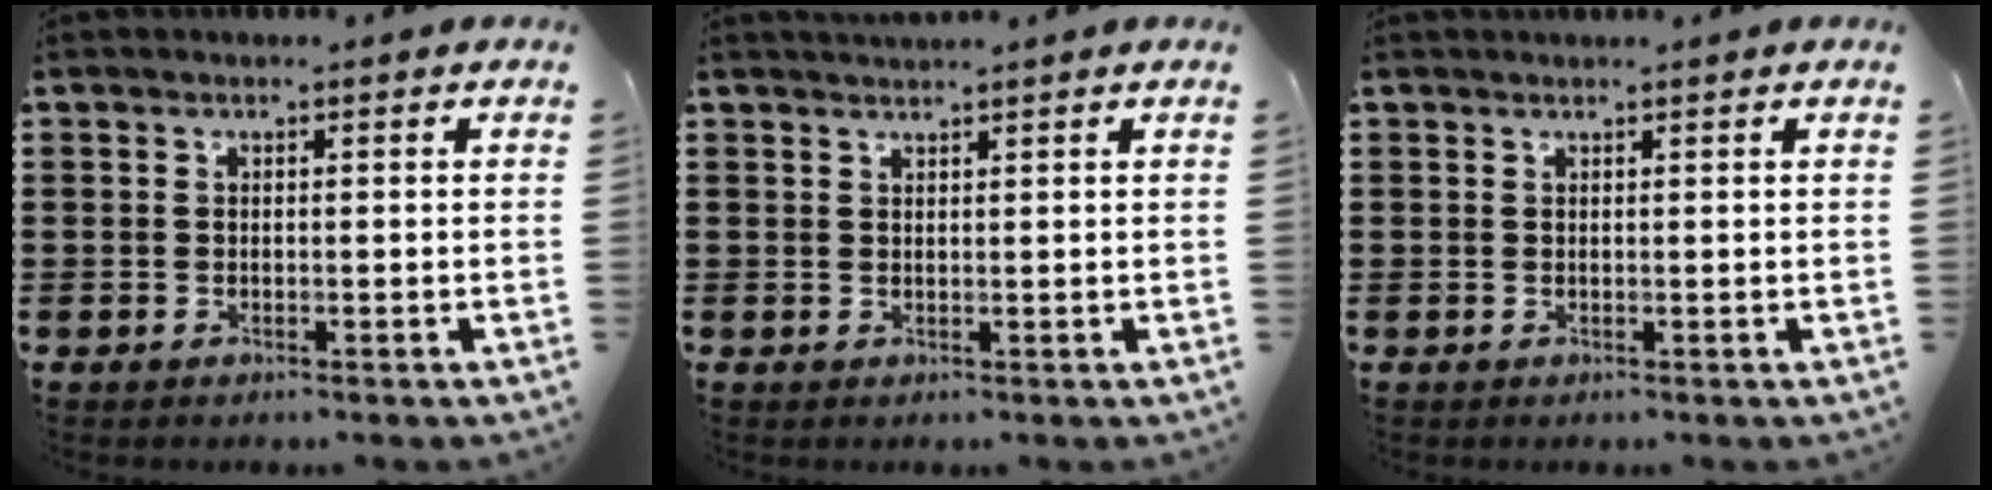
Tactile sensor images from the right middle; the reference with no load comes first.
{"total": 1.2, "force": [1.1, -0.1, 0.1], "torque": [-0.004, 0.000, 0.022]}
{"total": 0.5, "force": [0.5, -0.1, 0.0], "torque": [0.000, 0.000, 0.010]}